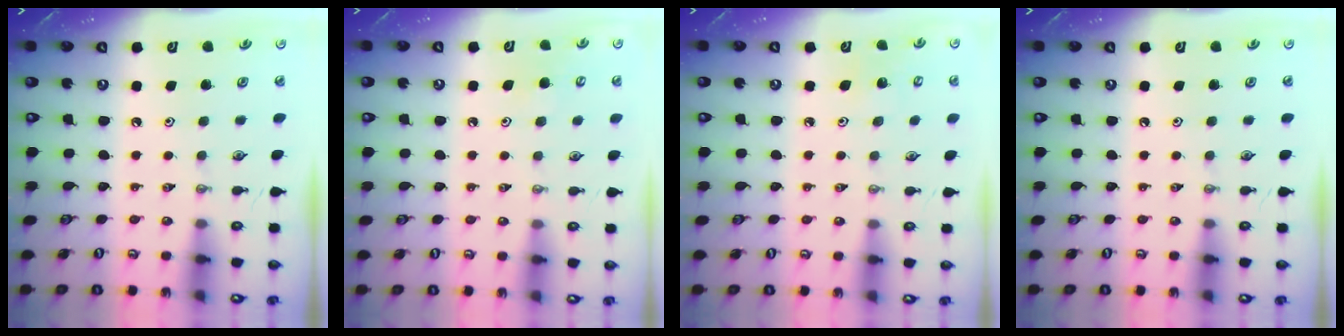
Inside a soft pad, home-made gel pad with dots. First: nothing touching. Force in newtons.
{"total": 4.4, "press": 4.4, "slide": 0.5}
{"total": 5.0, "press": 4.9, "slide": 1.2}
{"total": 0.0}